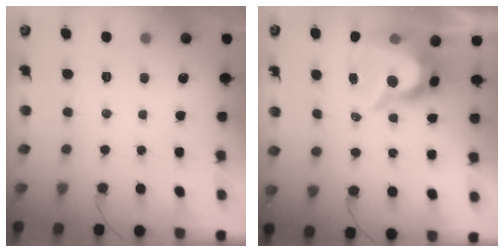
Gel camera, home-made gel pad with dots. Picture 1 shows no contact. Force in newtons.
{"total": 11.3, "press": 11.2, "slide": 1.1}